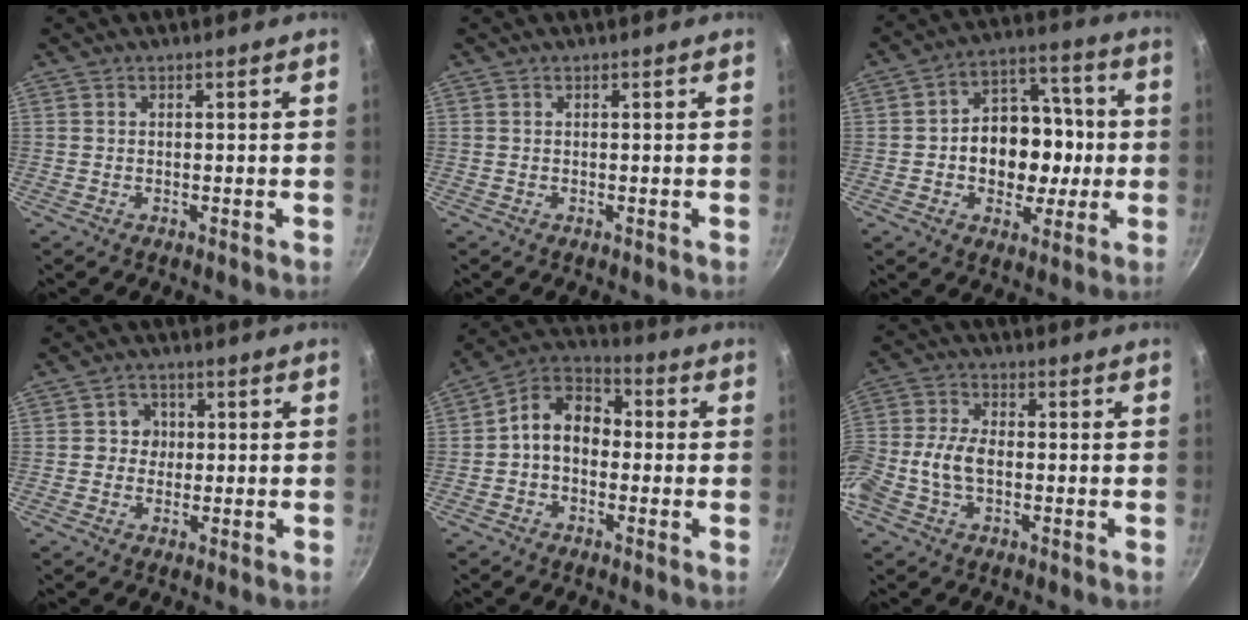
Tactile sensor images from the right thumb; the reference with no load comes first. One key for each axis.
{"total": 0.0}
{"total": 15.3, "fx": -1.5, "fy": 11.6, "fz": 9.9, "tx": -0.100, "ty": 0.031, "tz": -0.027}
{"total": 3.6, "fx": 0.1, "fy": 3.4, "fz": 1.0, "tx": 0.015, "ty": 0.005, "tz": -0.004}
{"total": 9.8, "fx": -0.6, "fy": 7.3, "fz": 6.6, "tx": -0.080, "ty": 0.038, "tz": -0.035}
{"total": 8.7, "fx": -2.0, "fy": 5.2, "fz": 6.6, "tx": -0.138, "ty": 0.027, "tz": -0.052}